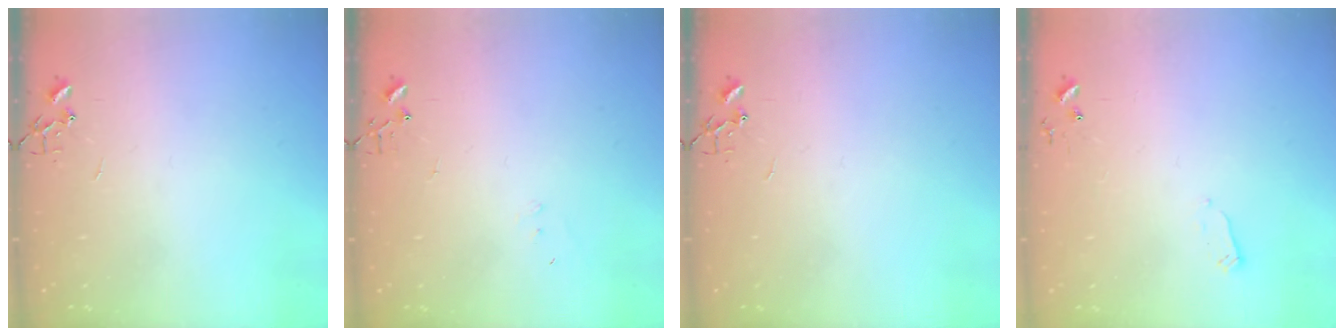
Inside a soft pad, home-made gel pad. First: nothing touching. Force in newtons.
{"total": 4.9, "press": 4.9, "slide": 0.3}
{"total": 0.0}
{"total": 2.4, "press": 2.4, "slide": 0.4}